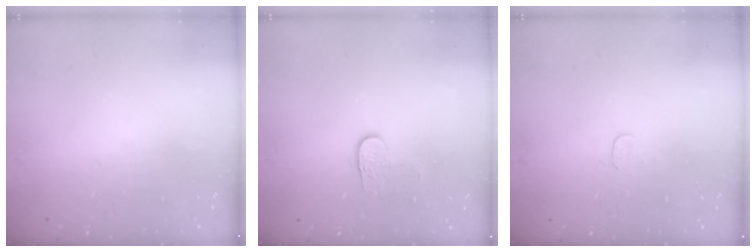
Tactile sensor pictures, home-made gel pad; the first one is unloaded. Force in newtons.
{"total": 3.7, "press": 3.7, "slide": 0.2}
{"total": 3.5, "press": 3.5, "slide": 0.3}